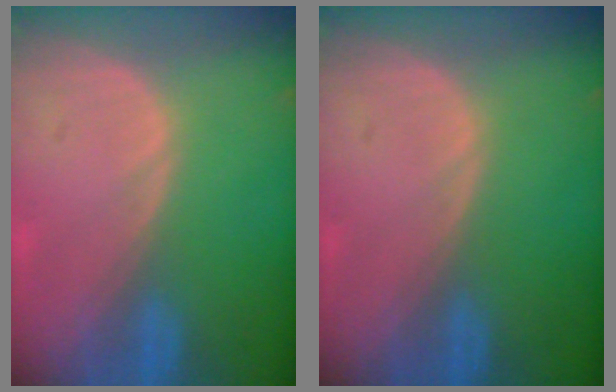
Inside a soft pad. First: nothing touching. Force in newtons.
{"total": 0.0}